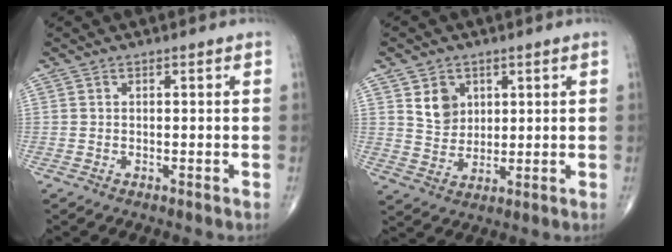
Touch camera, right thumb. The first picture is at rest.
{"total": 6.0, "force": [2.5, 4.8, 2.7], "torque": [-0.026, -0.018, 0.050]}